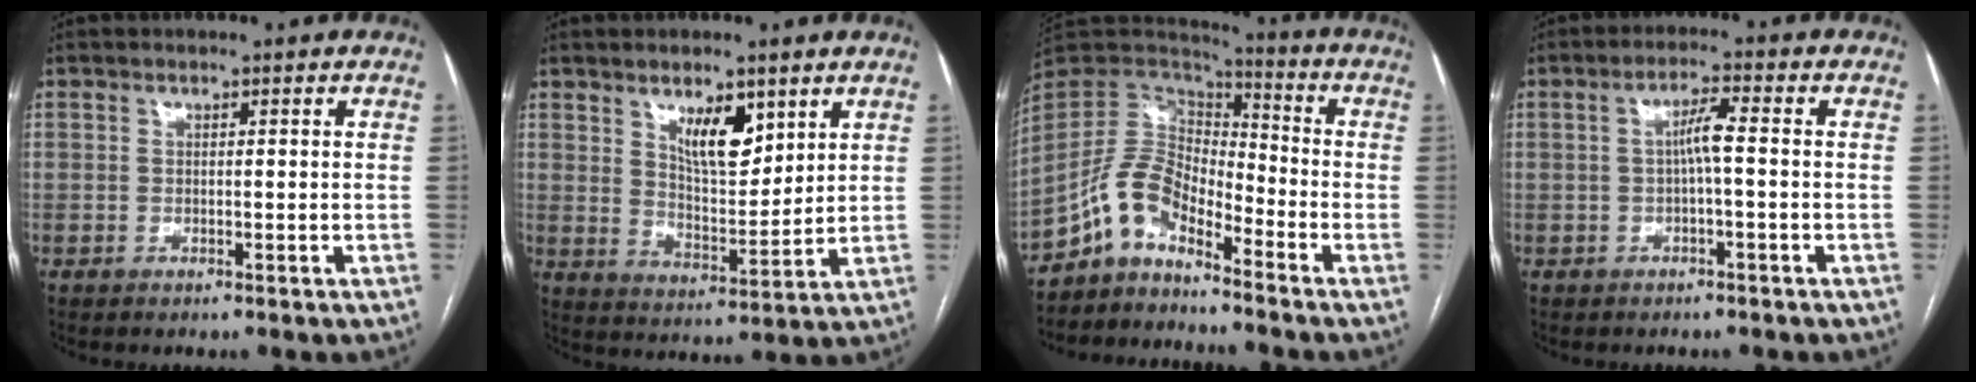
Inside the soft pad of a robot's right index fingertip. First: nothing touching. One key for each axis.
{"total": 8.0, "fx": 4.5, "fy": 3.1, "fz": 5.9, "tx": -0.099, "ty": -0.006, "tz": 0.082}
{"total": 9.2, "fx": -6.8, "fy": 3.7, "fz": 4.9, "tx": -0.099, "ty": 0.034, "tz": -0.136}
{"total": 3.5, "fx": -0.2, "fy": 0.2, "fz": 3.5, "tx": -0.062, "ty": 0.012, "tz": -0.001}